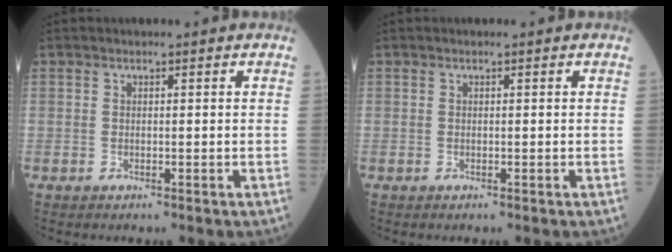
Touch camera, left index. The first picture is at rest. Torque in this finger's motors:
{"motor_torque": [0.07, -0.03, 0.00, 0.00]}